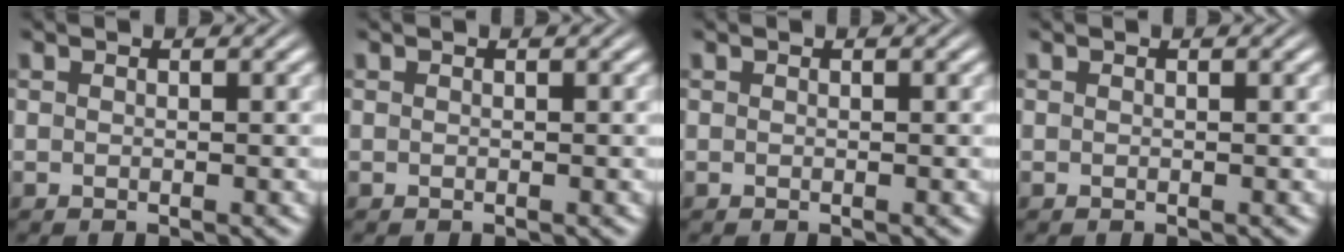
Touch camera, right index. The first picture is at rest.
{"total": 0.0}
{"total": 0.0}
{"total": 0.0}